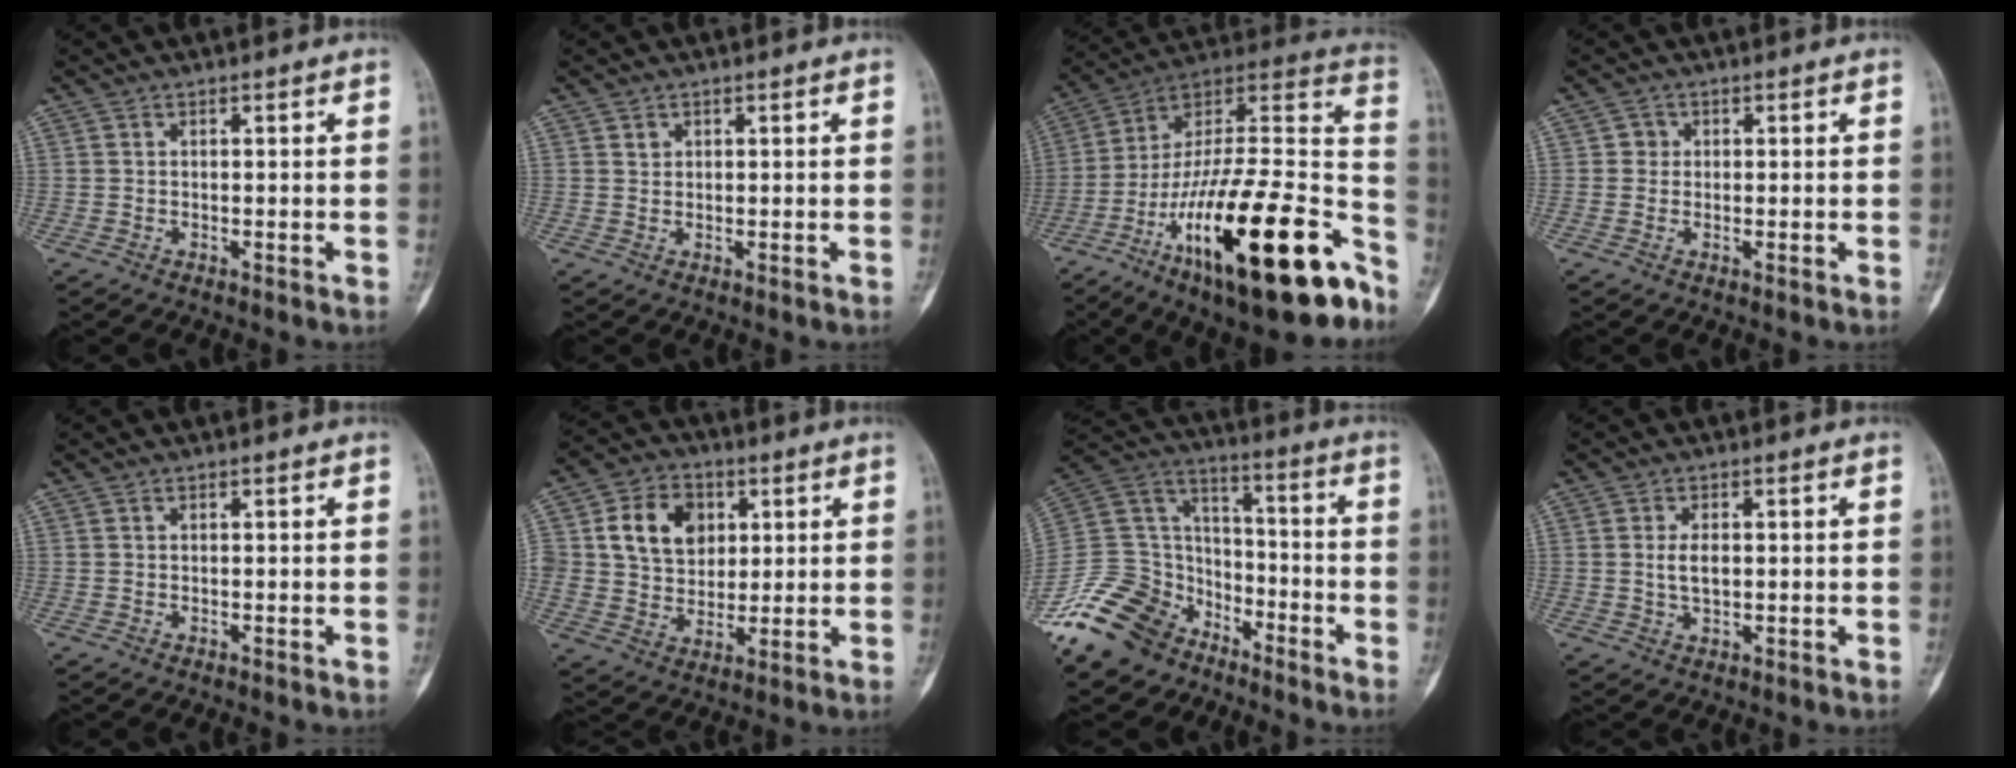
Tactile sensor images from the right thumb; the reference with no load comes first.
{"total": 1.0, "force": [0.5, 0.8, 0.3], "torque": [0.003, -0.002, 0.010]}
{"total": 33.7, "force": [-16.5, 10.5, 27.4], "torque": [-0.381, 0.073, -0.265]}
{"total": 1.6, "force": [0.2, 1.5, 0.3], "torque": [0.005, 0.003, 0.000]}
{"total": 0.0}
{"total": 13.0, "force": [3.4, 10.1, 7.3], "torque": [-0.091, -0.004, 0.061]}
{"total": 17.9, "force": [-12.5, 11.2, 6.2], "torque": [-0.108, 0.088, -0.239]}
{"total": 3.7, "force": [0.3, 2.1, 3.0], "torque": [-0.056, -0.002, 0.009]}